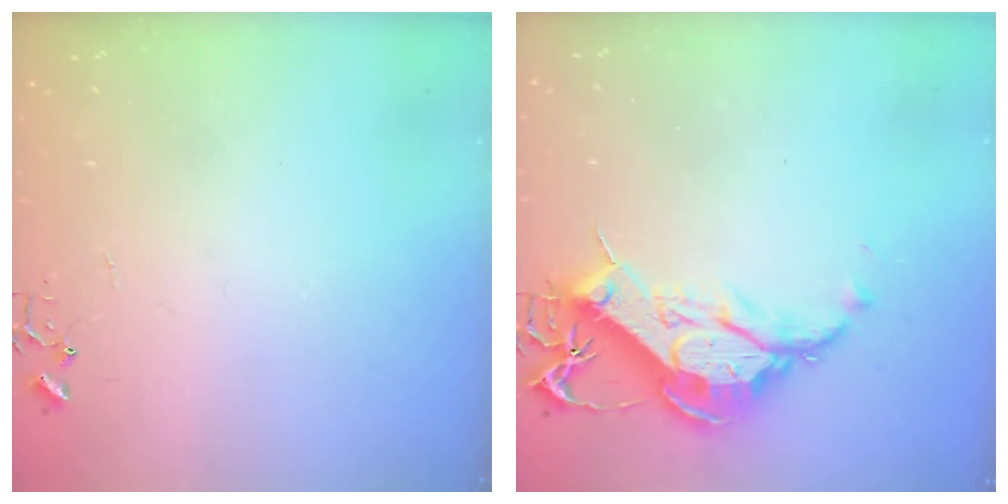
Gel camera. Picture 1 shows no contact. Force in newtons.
{"total": 14.3, "press": 14.2, "slide": 1.5}